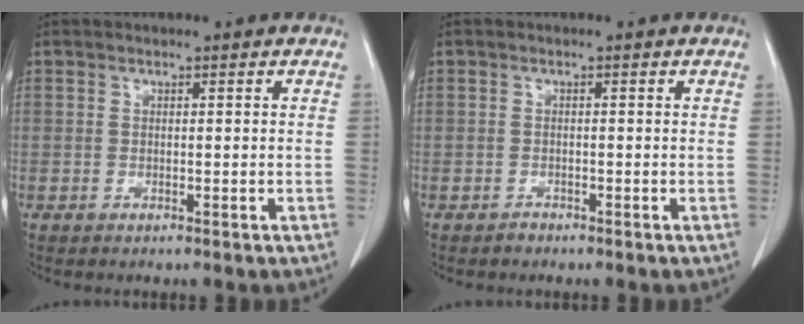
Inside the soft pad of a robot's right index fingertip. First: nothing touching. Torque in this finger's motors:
{"motor_torque": [-0.39, -0.18, -0.23, -0.07]}